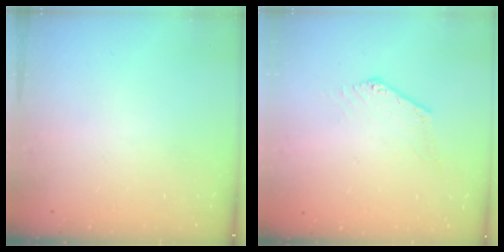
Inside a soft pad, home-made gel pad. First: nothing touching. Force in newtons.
{"total": 0.8, "press": 0.8, "slide": 0.1}